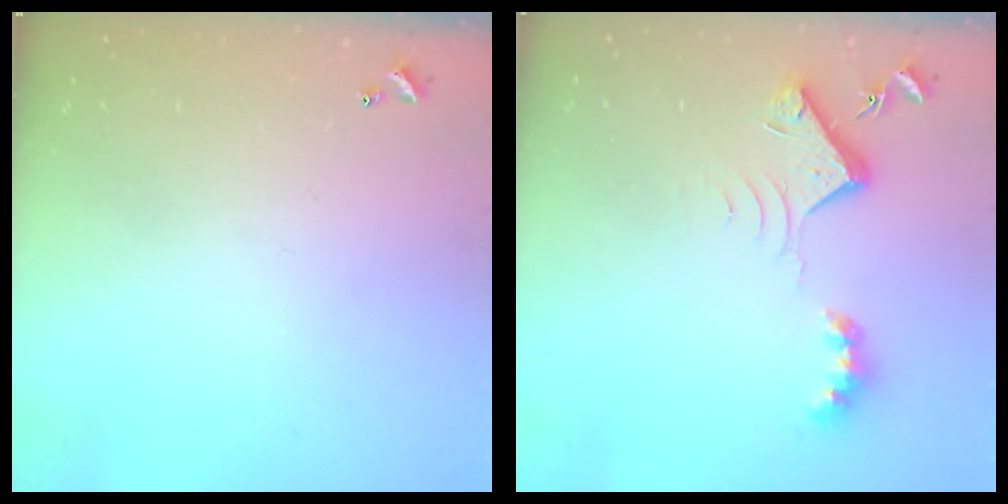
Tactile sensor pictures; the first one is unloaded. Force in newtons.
{"total": 7.7, "press": 7.7, "slide": 0.3}